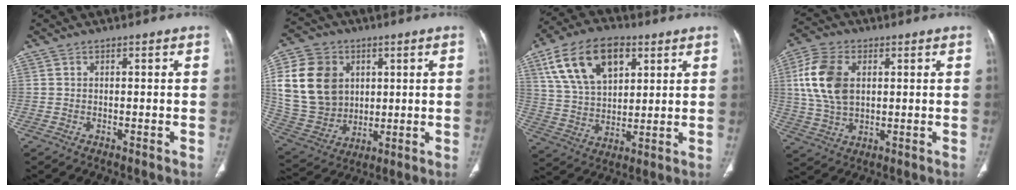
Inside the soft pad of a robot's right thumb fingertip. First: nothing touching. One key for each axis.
{"total": 19.0, "fx": 4.2, "fy": 15.4, "fz": 10.3, "tx": -0.185, "ty": 0.005, "tz": 0.093}
{"total": 16.8, "fx": 7.5, "fy": 9.9, "fz": 11.3, "tx": -0.178, "ty": -0.013, "tz": 0.141}
{"total": 12.3, "fx": 2.6, "fy": 7.8, "fz": 9.1, "tx": -0.184, "ty": 0.003, "tz": 0.050}